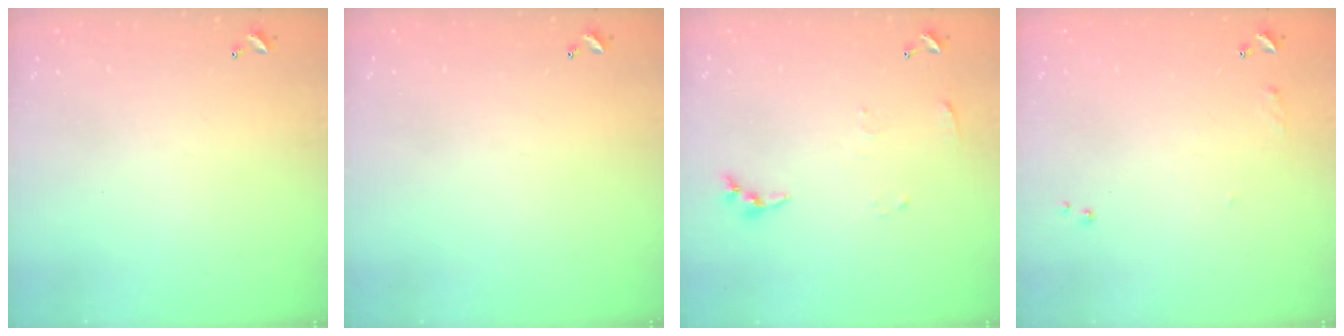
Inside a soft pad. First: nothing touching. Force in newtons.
{"total": 0.0}
{"total": 4.3, "press": 4.3, "slide": 0.5}
{"total": 6.5, "press": 6.5, "slide": 0.7}